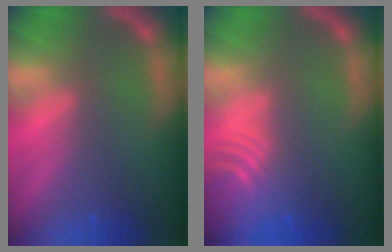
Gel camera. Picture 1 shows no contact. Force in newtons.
{"total": 8.0}